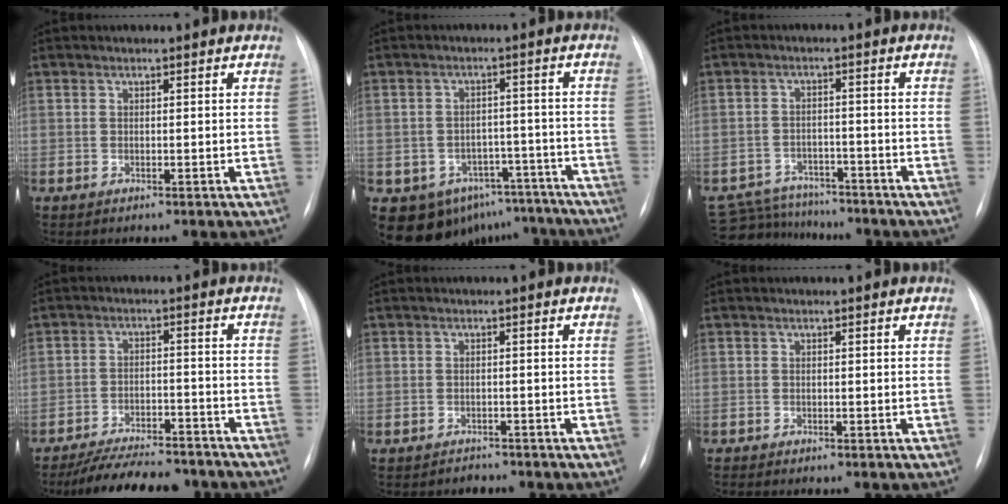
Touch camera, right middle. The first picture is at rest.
{"total": 12.4, "force": [-9.1, 7.8, 3.0], "torque": [-0.029, 0.039, -0.108]}
{"total": 9.9, "force": [-9.3, 3.2, 1.3], "torque": [-0.027, 0.008, -0.138]}
{"total": 13.5, "force": [-12.0, 3.3, 5.1], "torque": [-0.075, 0.009, -0.172]}
{"total": 1.7, "force": [-1.4, 0.8, -0.6], "torque": [0.006, 0.000, -0.022]}
{"total": 0.8, "force": [-0.7, 0.0, 0.3], "torque": [-0.003, -0.002, -0.009]}